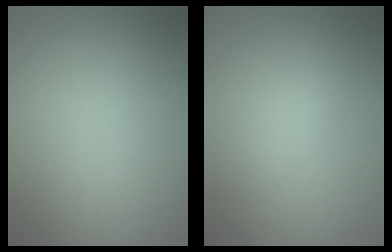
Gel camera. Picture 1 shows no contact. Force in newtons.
{"total": 1.8, "press": 1.8, "slide": 0.1}